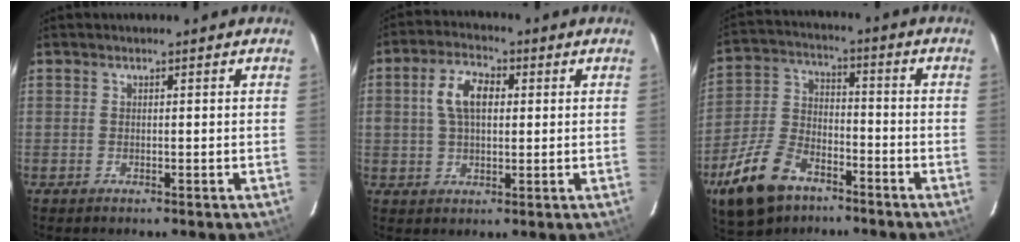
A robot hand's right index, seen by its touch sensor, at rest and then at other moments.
{"total": 7.6, "force": [1.5, 4.5, 5.9], "torque": [-0.112, 0.019, 0.029]}
{"total": 14.9, "force": [-9.4, 8.0, 8.4], "torque": [-0.195, 0.001, -0.168]}